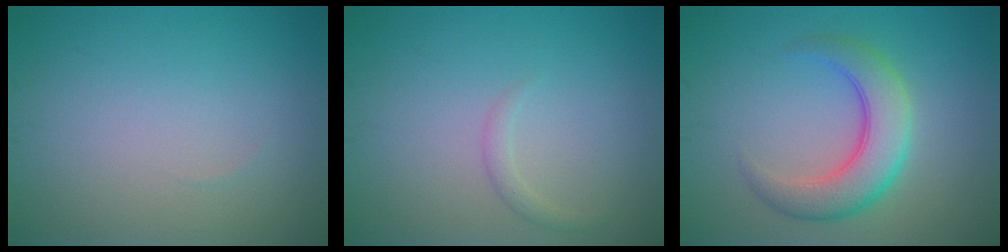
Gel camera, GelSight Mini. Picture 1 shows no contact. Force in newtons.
{"total": 1.0, "press": 1.0, "slide": 0.0}
{"total": 5.2, "press": 5.2, "slide": 0.3}